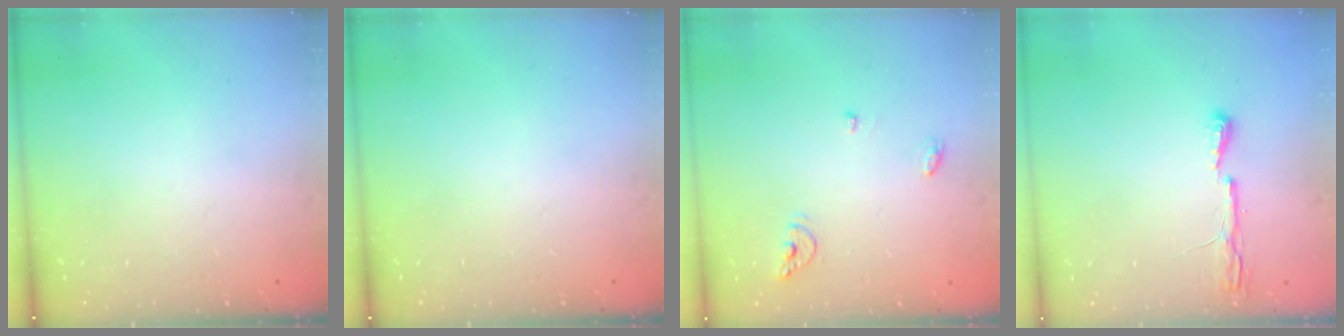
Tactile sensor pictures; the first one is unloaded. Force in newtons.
{"total": 0.0}
{"total": 5.7, "press": 5.7, "slide": 0.5}
{"total": 4.3, "press": 4.2, "slide": 0.6}